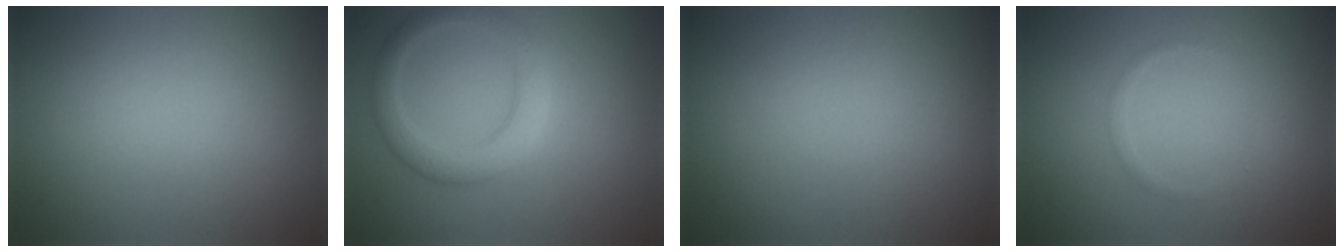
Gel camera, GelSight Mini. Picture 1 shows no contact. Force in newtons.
{"total": 3.6, "press": 3.6, "slide": 0.2}
{"total": 0.0}
{"total": 0.6, "press": 0.6, "slide": 0.0}